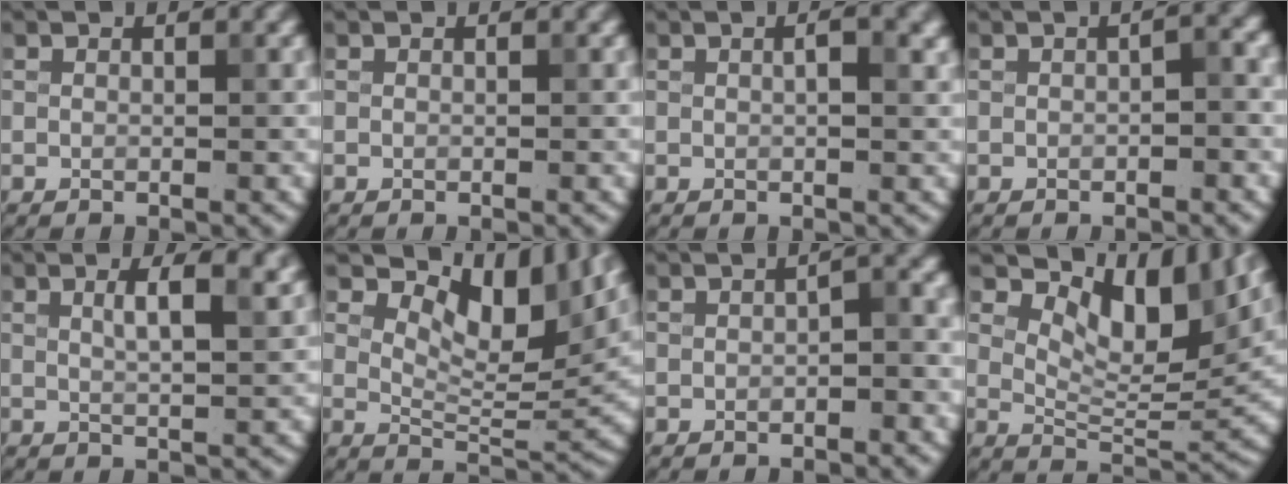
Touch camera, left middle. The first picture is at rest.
{"total": 0.0}
{"total": 2.1, "force": [0.5, 0.5, 2.0], "torque": [-0.029, 0.000, 0.007]}
{"total": 1.5, "force": [-0.4, 0.5, 1.3], "torque": [-0.022, 0.005, -0.004]}
{"total": 4.6, "force": [1.8, 1.6, 3.9], "torque": [-0.048, 0.010, 0.019]}
{"total": 10.1, "force": [5.8, 4.4, 7.0], "torque": [-0.107, 0.002, 0.101]}
{"total": 2.0, "force": [-0.5, 0.8, 1.8], "torque": [-0.026, 0.004, -0.008]}
{"total": 9.3, "force": [5.5, 4.0, 6.2], "torque": [-0.093, -0.001, 0.094]}